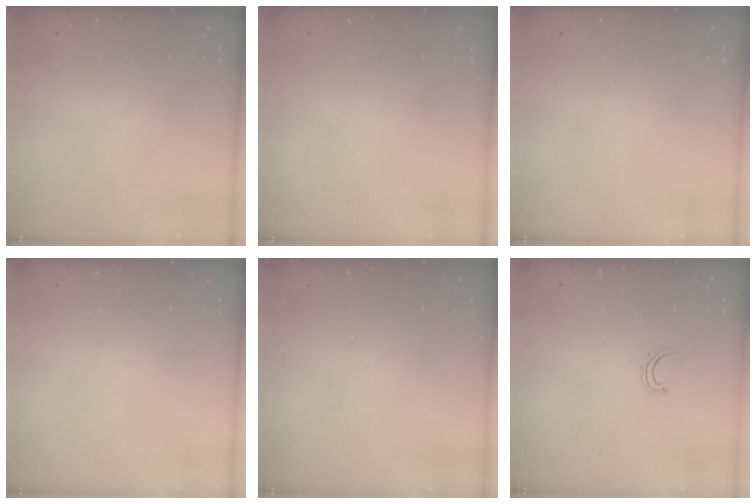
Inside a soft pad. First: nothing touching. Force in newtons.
{"total": 0.0}
{"total": 0.0}
{"total": 0.0}
{"total": 0.0}
{"total": 4.0, "press": 3.8, "slide": 1.1}